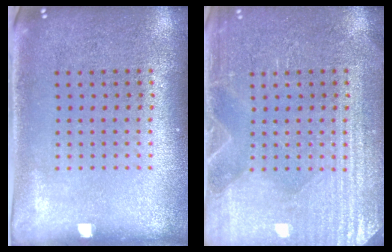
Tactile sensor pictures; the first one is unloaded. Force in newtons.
{"total": 4.2, "press": 4.1, "slide": 0.6}